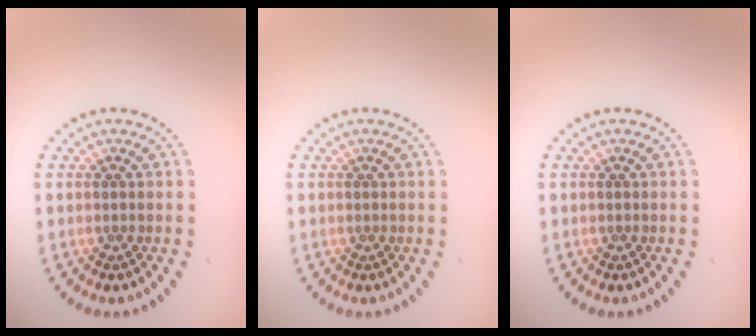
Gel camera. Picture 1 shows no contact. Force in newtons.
{"total": 0.0}
{"total": 0.0}